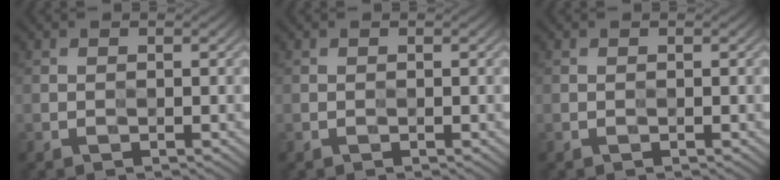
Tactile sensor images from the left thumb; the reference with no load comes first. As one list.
[{"total": 0.0}, {"total": 0.0}]